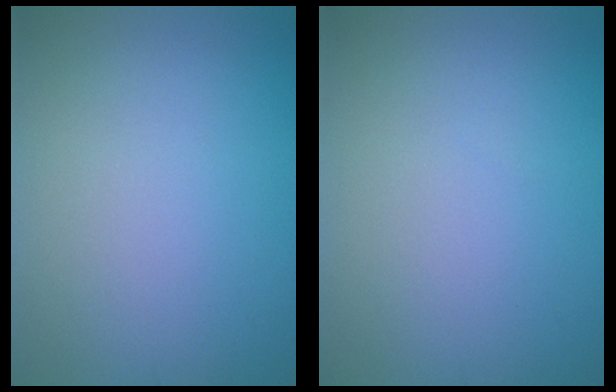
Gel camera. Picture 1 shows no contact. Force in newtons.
{"total": 0.0}